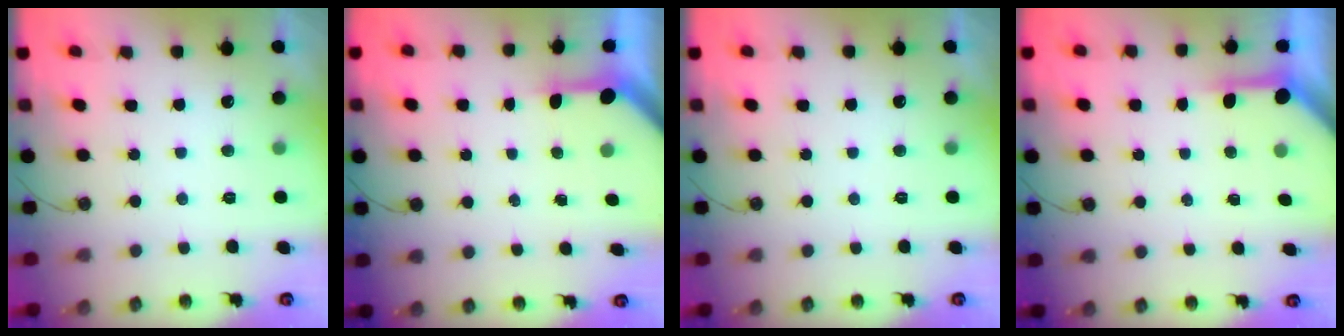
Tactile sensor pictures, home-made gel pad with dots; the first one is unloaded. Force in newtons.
{"total": 3.4, "press": 3.4, "slide": 0.4}
{"total": 0.0}
{"total": 3.9, "press": 3.9, "slide": 0.3}